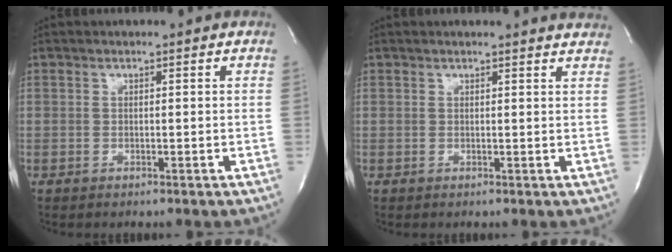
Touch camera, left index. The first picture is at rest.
{"total": 6.8, "force": [6.6, 0.4, 1.3], "torque": [-0.010, -0.006, 0.051]}